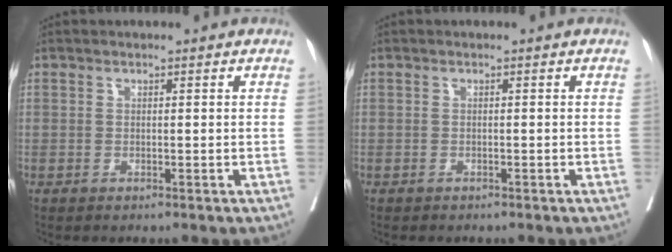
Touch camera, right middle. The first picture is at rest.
{"total": 1.0, "force": [-0.9, 0.5, 0.3], "torque": [-0.012, 0.001, -0.011]}